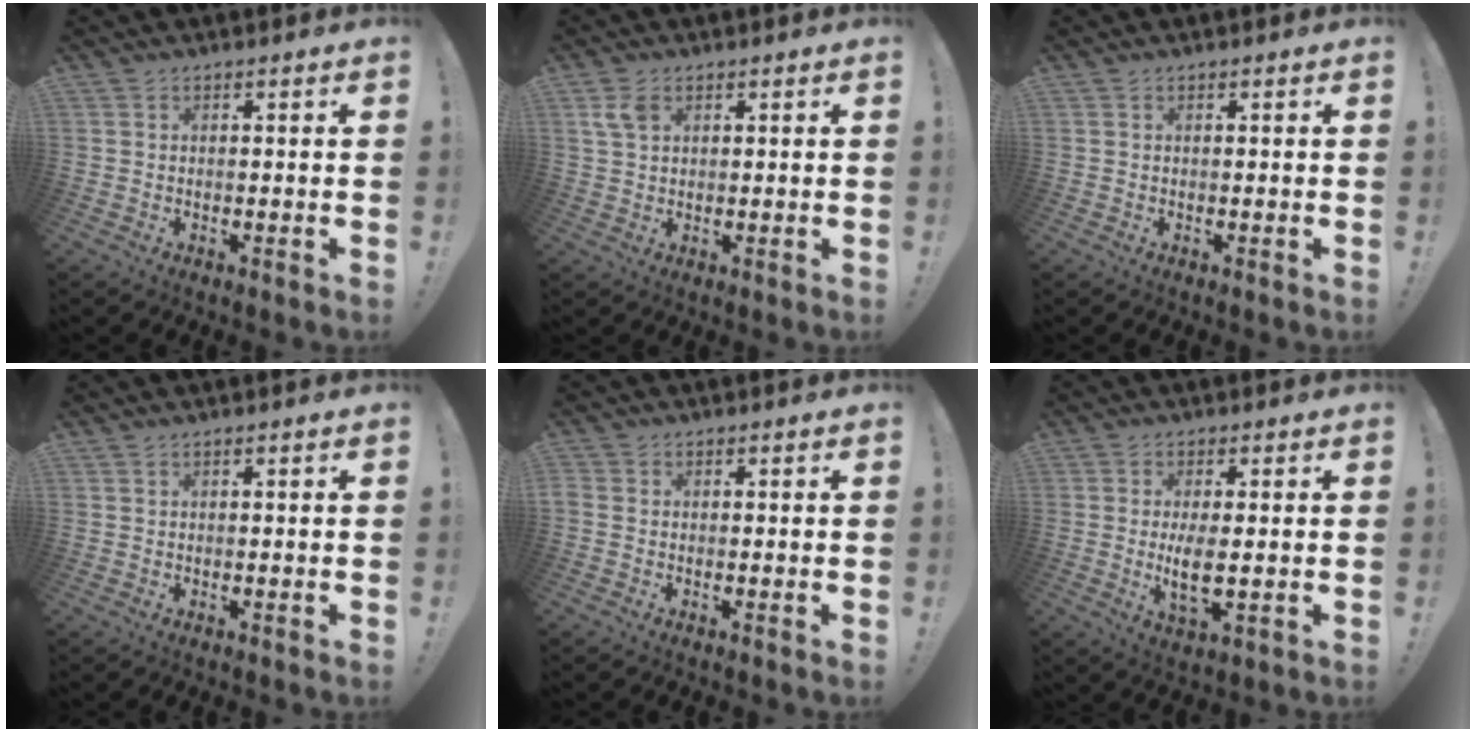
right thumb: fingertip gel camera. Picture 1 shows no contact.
{"total": 4.7, "force": [1.9, 2.9, 3.1], "torque": [-0.061, 0.003, 0.040]}
{"total": 0.0}
{"total": 0.0}
{"total": 0.7, "force": [-0.2, 0.5, 0.4], "torque": [-0.008, 0.000, -0.003]}
{"total": 6.7, "force": [0.0, 2.3, 6.3], "torque": [-0.108, -0.020, -0.003]}